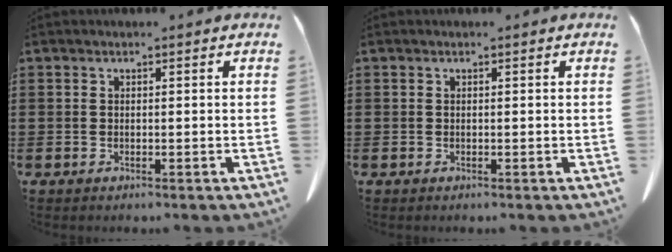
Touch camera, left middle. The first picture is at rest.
{"total": 0.0}